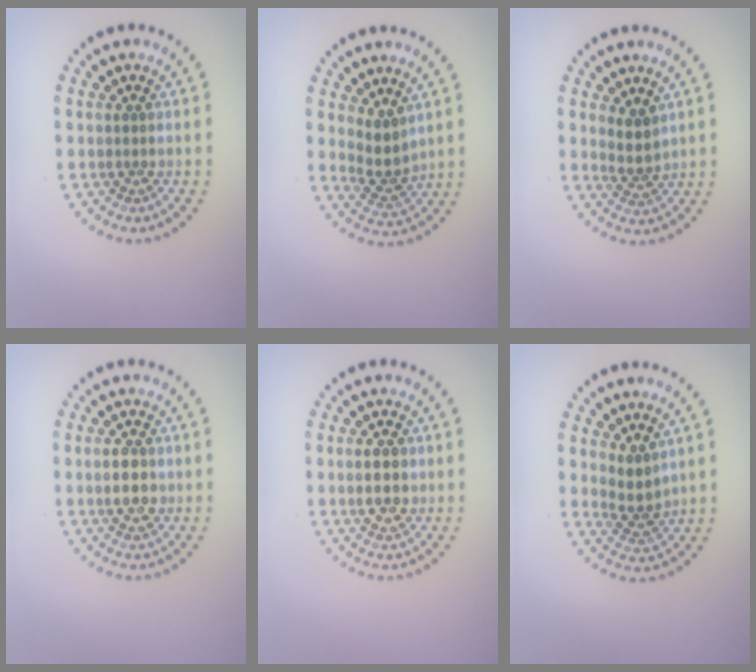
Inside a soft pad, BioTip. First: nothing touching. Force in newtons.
{"total": 2.6, "press": 2.0, "slide": 1.6}
{"total": 2.2, "press": 1.8, "slide": 1.3}
{"total": 2.4, "press": 2.4, "slide": 0.1}
{"total": 2.4, "press": 2.4, "slide": 0.2}
{"total": 2.3, "press": 1.9, "slide": 1.3}